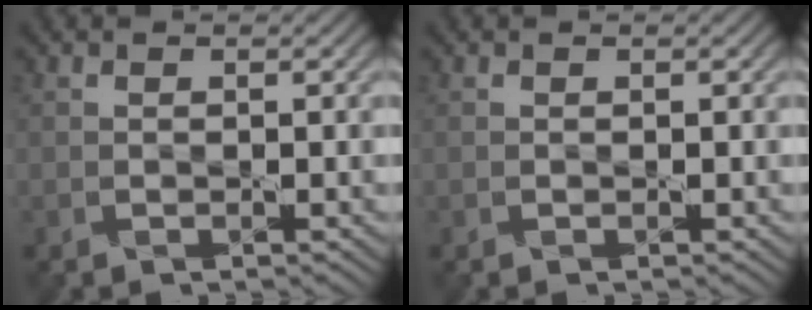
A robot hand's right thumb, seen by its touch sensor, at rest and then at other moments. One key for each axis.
{"total": 0.0}